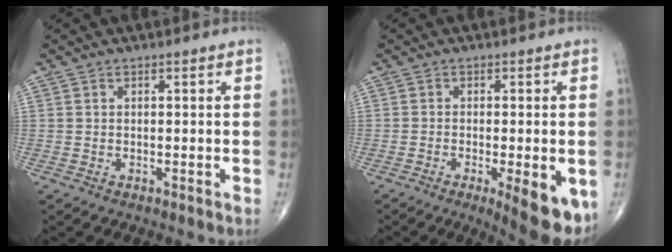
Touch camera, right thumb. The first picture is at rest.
{"total": 9.7, "force": [-3.7, 2.7, 8.6], "torque": [-0.108, -0.015, -0.050]}